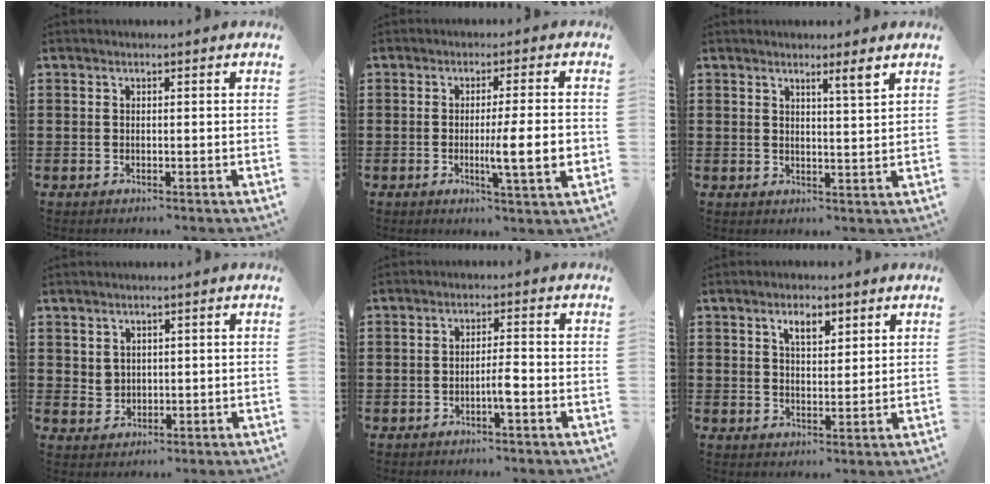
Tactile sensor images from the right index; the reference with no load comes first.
{"total": 8.3, "force": [-1.3, 0.7, 8.2], "torque": [-0.118, -0.017, -0.024]}
{"total": 2.6, "force": [1.8, -0.4, 1.8], "torque": [-0.029, -0.007, 0.029]}
{"total": 2.2, "force": [1.4, 1.7, 0.3], "torque": [-0.013, 0.009, 0.027]}
{"total": 2.9, "force": [-1.3, 0.3, 2.5], "torque": [-0.047, 0.002, -0.024]}
{"total": 3.8, "force": [2.3, 1.6, 2.6], "torque": [-0.050, 0.004, 0.038]}